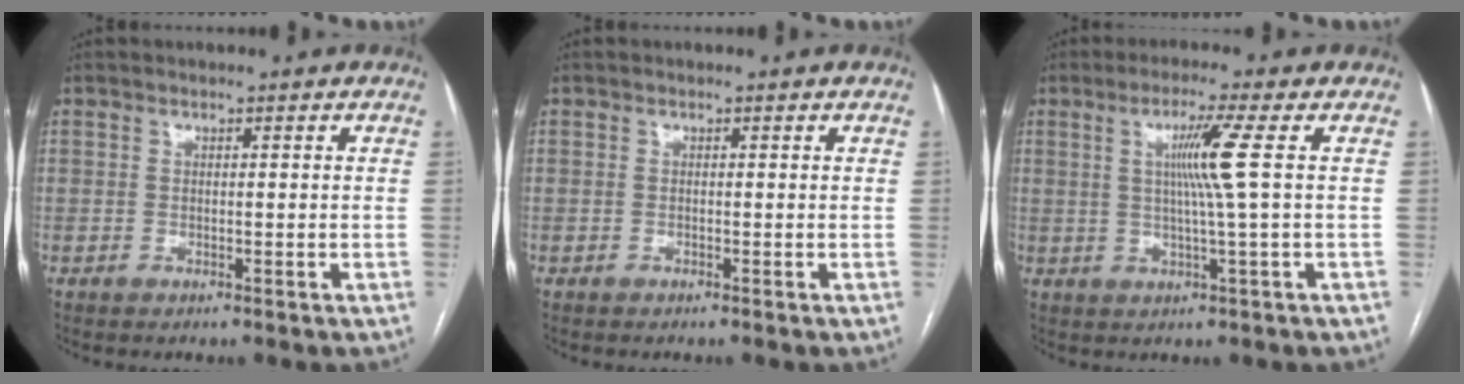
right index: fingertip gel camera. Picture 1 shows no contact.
{"total": 0.0}
{"total": 6.3, "force": [1.2, -1.7, 6.0], "torque": [-0.111, 0.000, 0.024]}